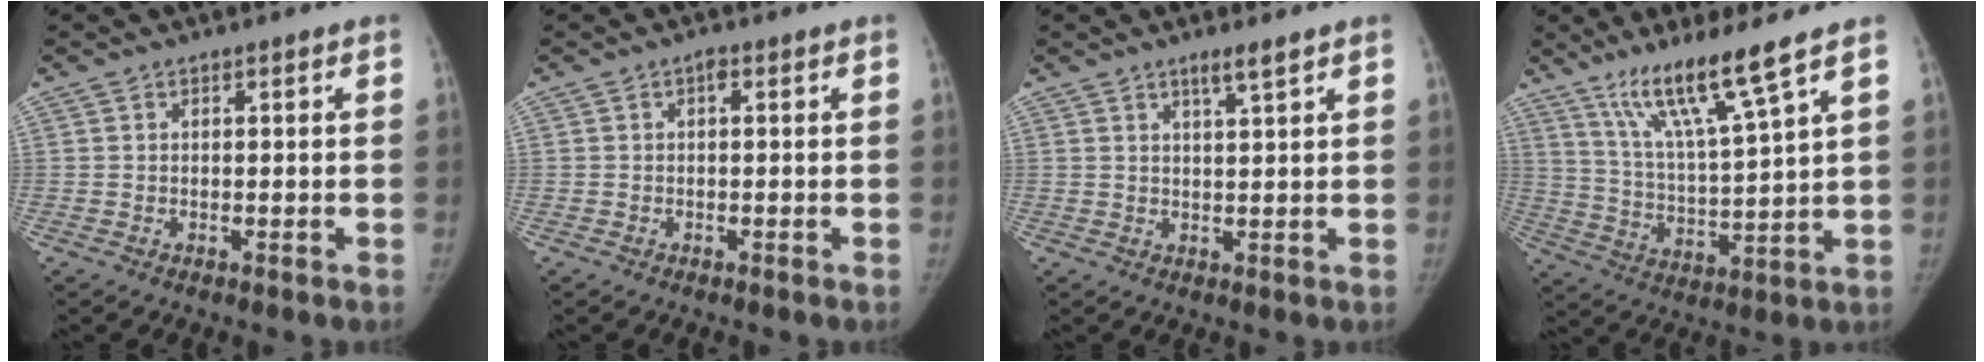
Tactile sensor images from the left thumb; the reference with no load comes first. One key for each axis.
{"total": 1.0, "fx": 0.2, "fy": 0.5, "fz": 0.9, "tx": -0.010, "ty": 0.004, "tz": -0.002}
{"total": 2.9, "fx": 2.1, "fy": 0.0, "fz": 2.0, "tx": -0.036, "ty": -0.015, "tz": 0.038}
{"total": 12.8, "fx": 8.7, "fy": -0.1, "fz": 9.4, "tx": -0.172, "ty": -0.054, "tz": 0.170}